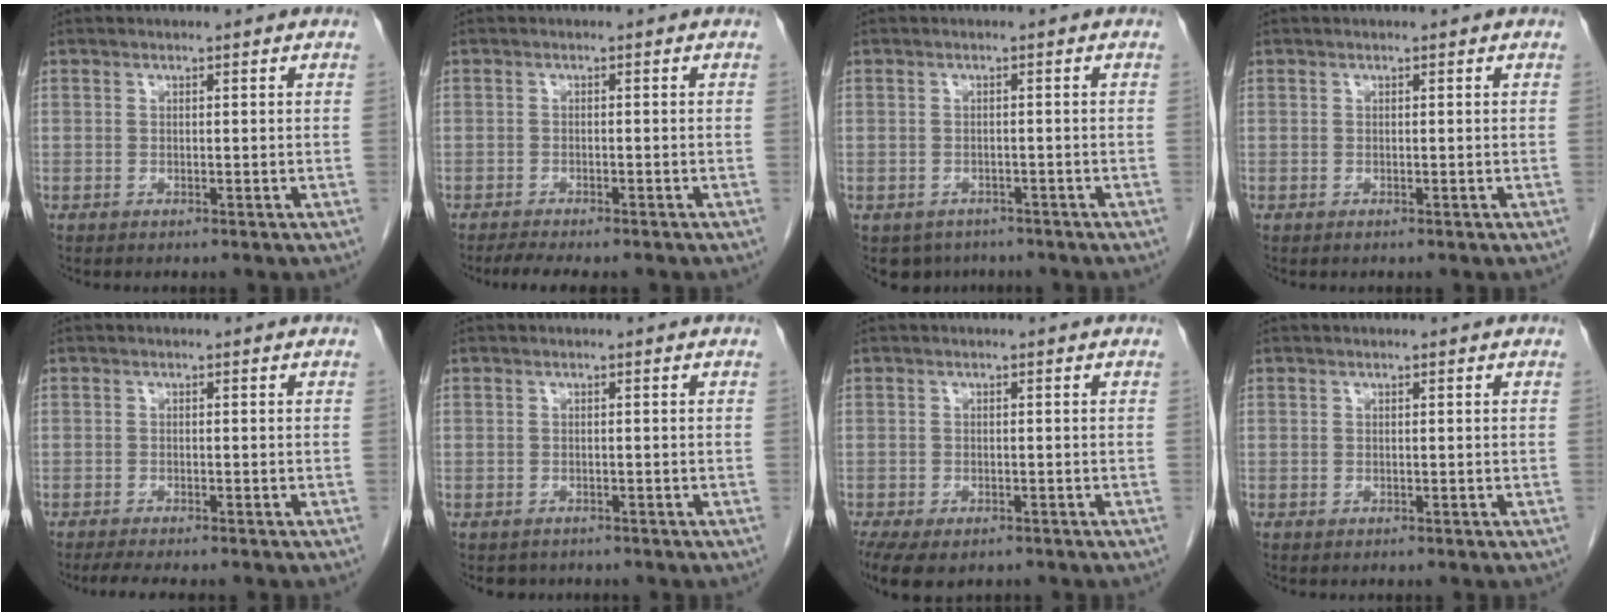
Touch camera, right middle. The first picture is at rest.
{"total": 4.9, "force": [-4.1, 1.0, 2.4], "torque": [-0.035, -0.010, -0.060]}
{"total": 3.9, "force": [-2.9, 2.5, 0.4], "torque": [-0.002, 0.004, -0.040]}
{"total": 0.0}
{"total": 4.2, "force": [-3.5, 0.5, 2.3], "torque": [-0.033, -0.009, -0.051]}
{"total": 1.7, "force": [-1.4, 1.0, 0.0], "torque": [-0.007, 0.001, -0.020]}
{"total": 9.4, "force": [-6.2, 4.9, 5.1], "torque": [-0.113, -0.014, -0.088]}
{"total": 0.0}